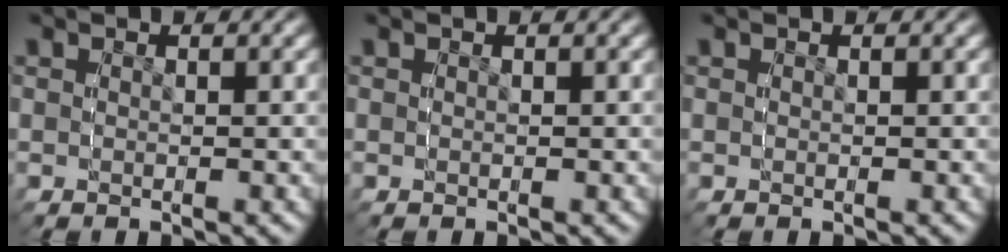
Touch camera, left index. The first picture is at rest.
{"total": 0.0}
{"total": 0.0}